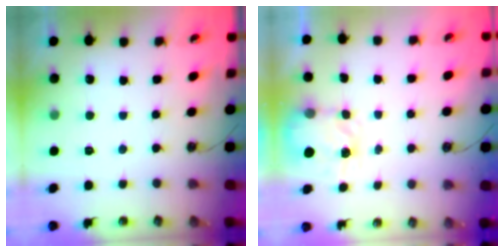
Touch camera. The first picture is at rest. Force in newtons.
{"total": 3.5, "press": 3.4, "slide": 0.5}